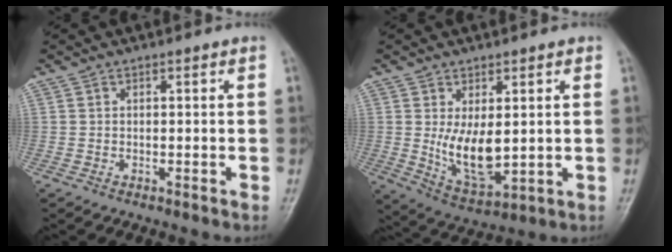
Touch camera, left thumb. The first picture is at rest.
{"total": 9.6, "force": [0.9, 4.9, 8.2], "torque": [-0.124, -0.028, 0.032]}